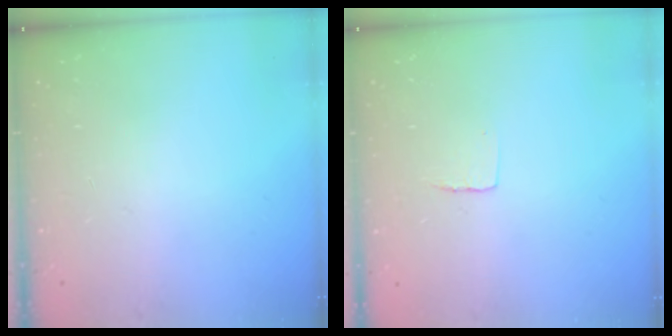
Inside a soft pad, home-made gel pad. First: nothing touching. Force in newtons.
{"total": 4.0, "press": 4.0, "slide": 0.2}